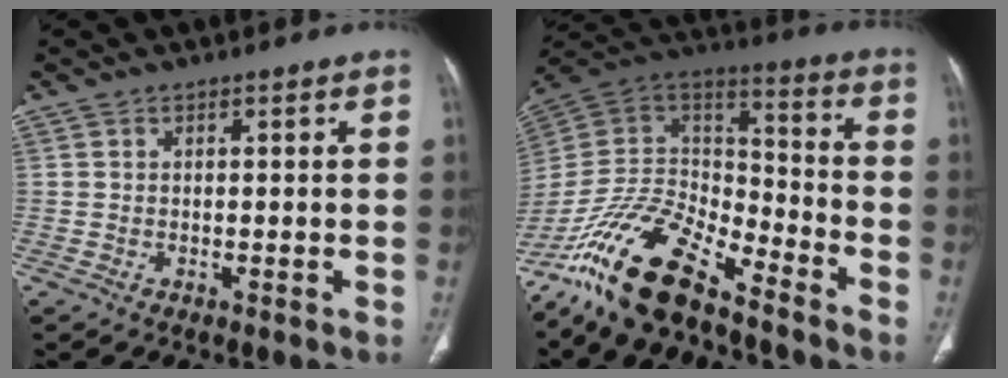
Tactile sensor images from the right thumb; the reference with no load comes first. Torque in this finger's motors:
{"motor_torque": [0.38, 0.19, 1.55, -1.23, 0.50]}